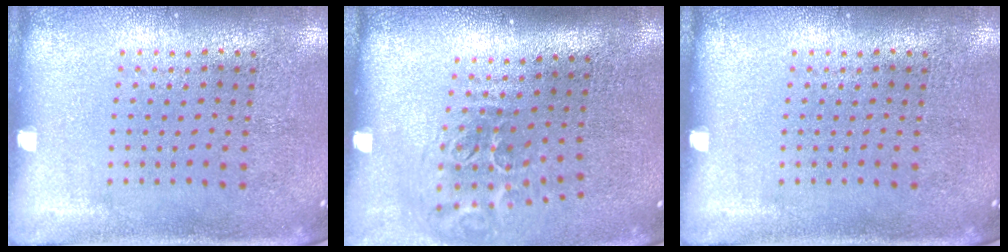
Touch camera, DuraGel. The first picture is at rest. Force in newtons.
{"total": 2.0, "press": 1.2, "slide": 1.6}
{"total": 0.0}